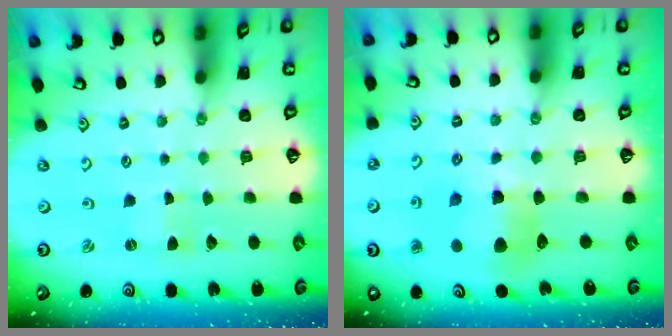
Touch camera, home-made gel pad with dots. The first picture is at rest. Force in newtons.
{"total": 9.2, "press": 9.1, "slide": 1.0}